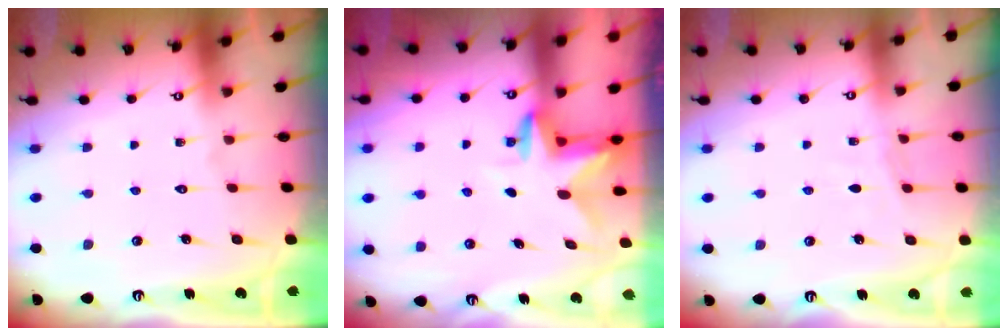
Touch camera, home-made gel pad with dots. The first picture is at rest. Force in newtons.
{"total": 3.0, "press": 3.0, "slide": 0.3}
{"total": 3.2, "press": 3.2, "slide": 0.5}